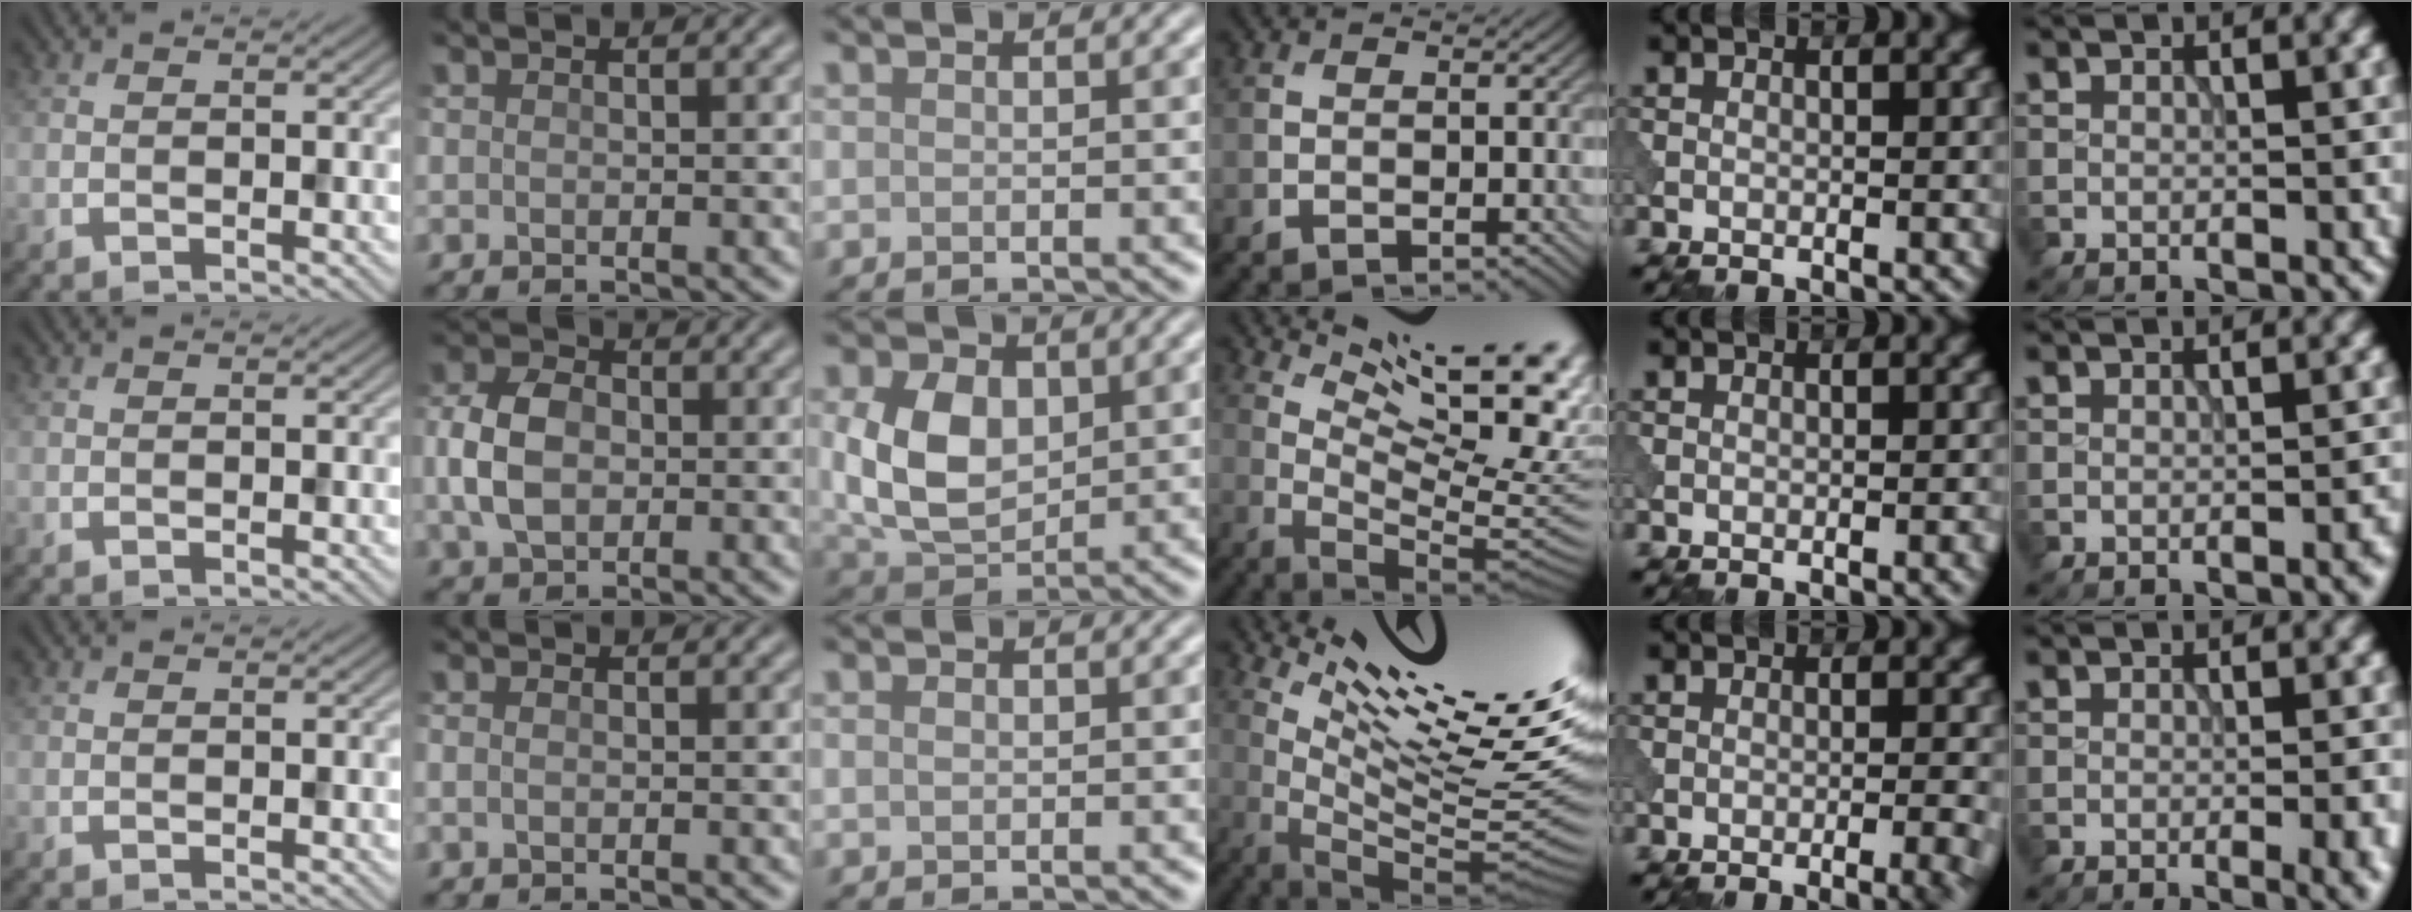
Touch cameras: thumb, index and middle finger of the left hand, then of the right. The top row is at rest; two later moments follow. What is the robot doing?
{"motion": "dispense", "object": "syringe"}